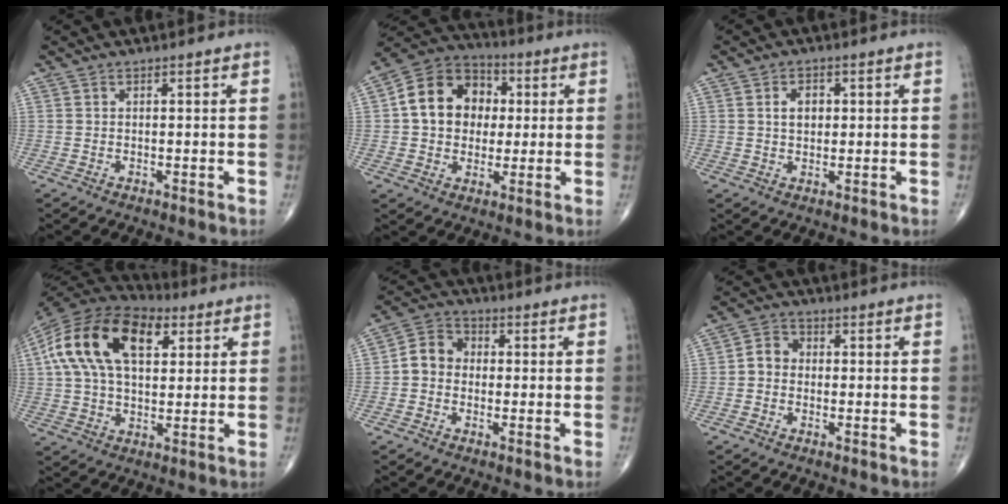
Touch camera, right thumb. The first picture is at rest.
{"total": 14.1, "force": [1.7, 11.4, 8.2], "torque": [-0.100, 0.021, 0.020]}
{"total": 3.6, "force": [0.7, 2.5, 2.4], "torque": [-0.025, 0.001, 0.011]}
{"total": 20.8, "force": [6.5, 11.8, 15.8], "torque": [-0.290, 0.019, 0.105]}
{"total": 6.1, "force": [-0.6, 5.2, 3.1], "torque": [-0.037, 0.024, -0.026]}
{"total": 3.9, "force": [-0.5, 3.3, 1.9], "torque": [-0.020, 0.015, -0.021]}